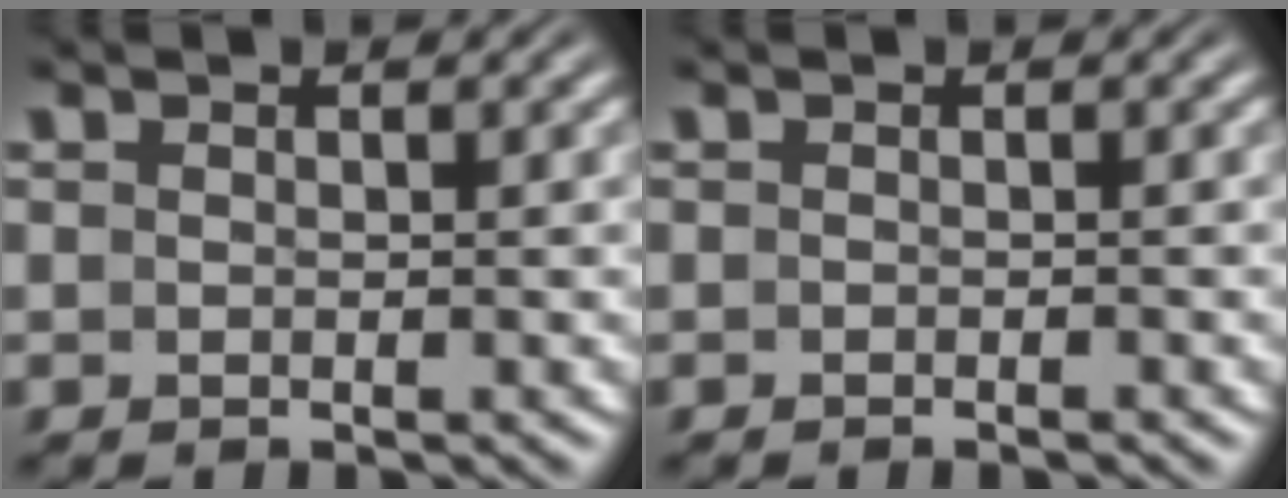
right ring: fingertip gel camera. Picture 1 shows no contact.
{"total": 0.7, "force": [-0.6, -0.3, 0.0], "torque": [-0.001, -0.002, -0.009]}